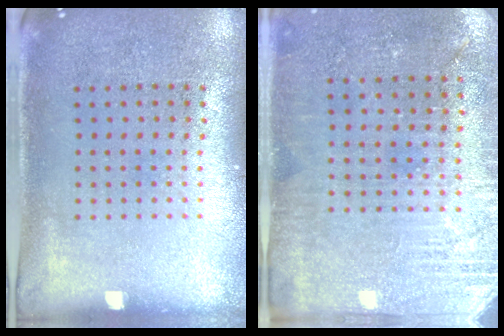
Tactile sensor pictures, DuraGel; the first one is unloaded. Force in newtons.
{"total": 2.8, "press": 2.7, "slide": 0.8}